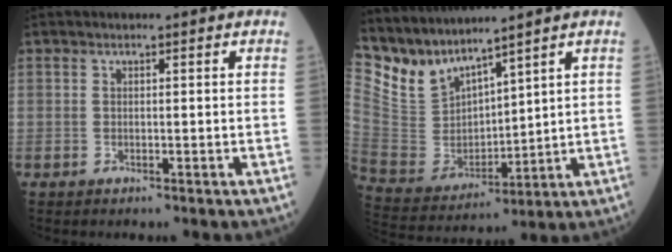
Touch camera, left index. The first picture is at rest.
{"total": 9.6, "force": [9.1, 1.6, 2.3], "torque": [-0.077, 0.005, 0.211]}